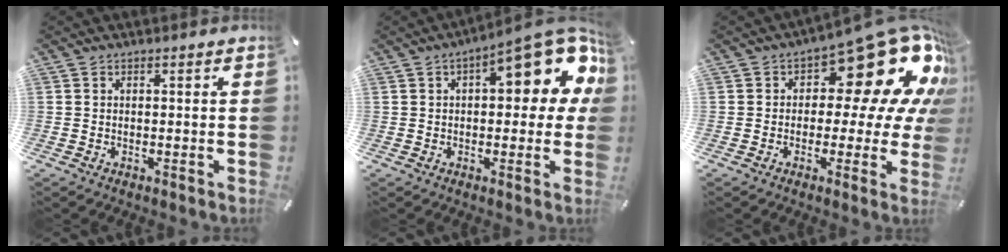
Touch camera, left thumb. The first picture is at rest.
{"total": 16.1, "force": [5.4, 6.6, 13.6], "torque": [-0.162, -0.030, 0.084]}
{"total": 20.4, "force": [9.3, 9.9, 15.3], "torque": [-0.195, -0.067, 0.153]}